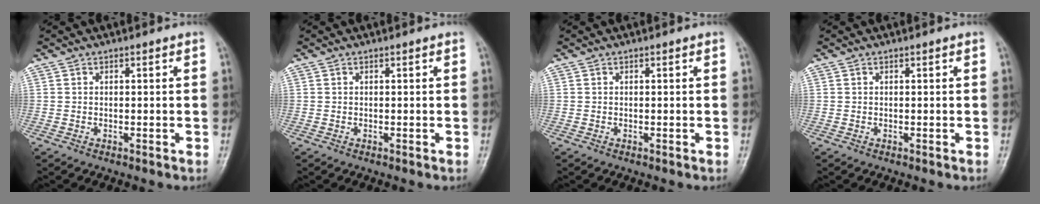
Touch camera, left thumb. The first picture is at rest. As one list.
[{"total": 0.0}, {"total": 0.0}, {"total": 0.0}]